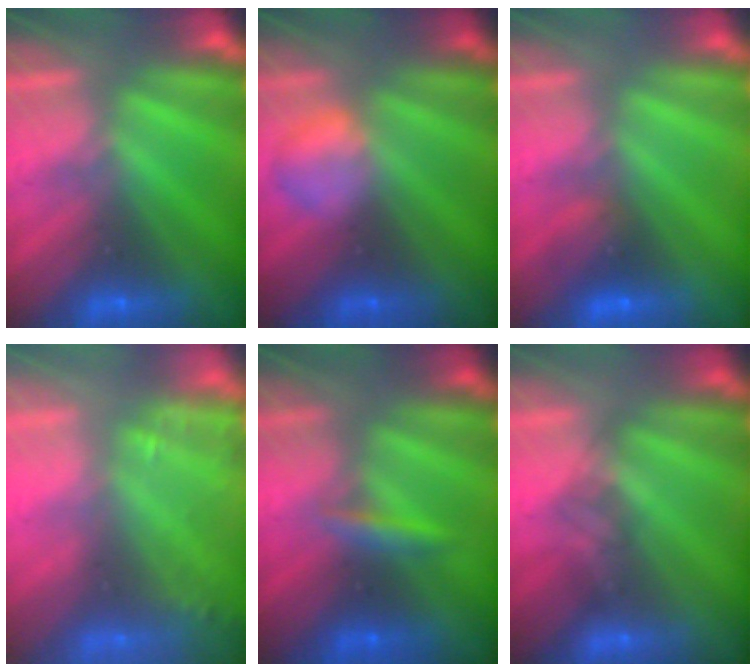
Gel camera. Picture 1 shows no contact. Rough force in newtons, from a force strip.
{"total": 2.2}
{"total": 1.4}
{"total": 1.4}
{"total": 2.4}
{"total": 1.6}